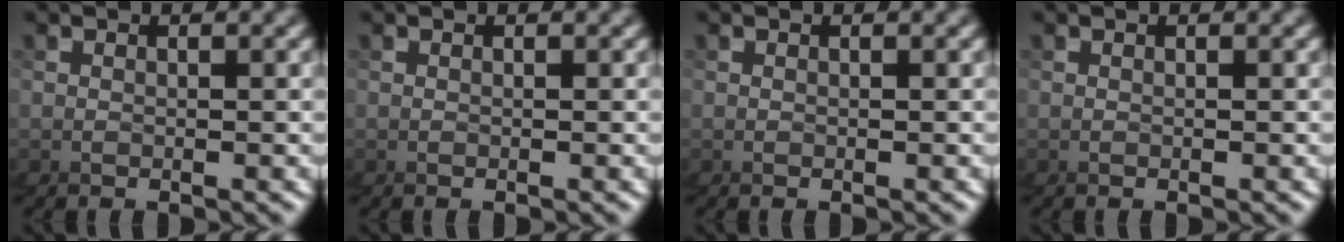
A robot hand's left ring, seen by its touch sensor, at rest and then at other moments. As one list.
[{"total": 0.0}, {"total": 0.0}, {"total": 0.0}]